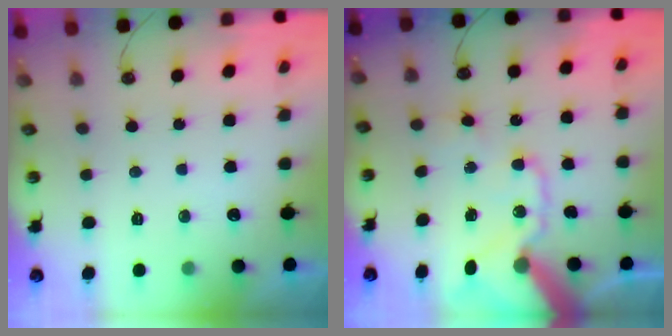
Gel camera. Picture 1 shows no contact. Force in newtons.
{"total": 17.7, "press": 17.5, "slide": 2.6}